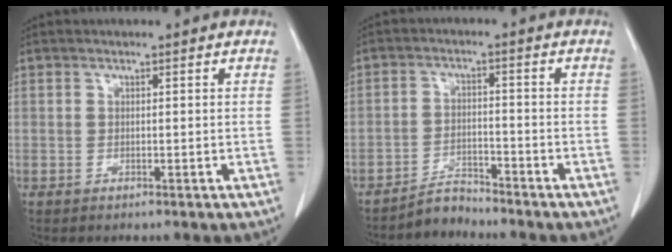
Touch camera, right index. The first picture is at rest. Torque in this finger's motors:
{"motor_torque": [-0.12, -0.09, -0.19, -0.09]}